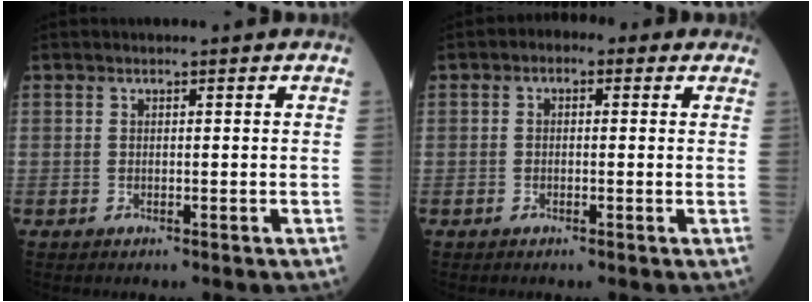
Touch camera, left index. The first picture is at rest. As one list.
[{"total": 3.0, "force": [1.0, 1.9, 2.2], "torque": [-0.030, 0.021, 0.004]}]